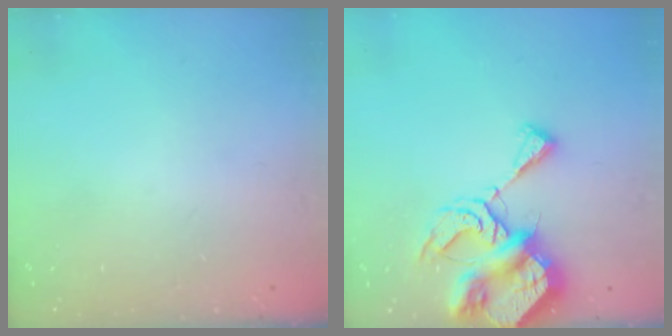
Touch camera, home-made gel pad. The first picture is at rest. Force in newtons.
{"total": 9.8, "press": 9.8, "slide": 1.1}